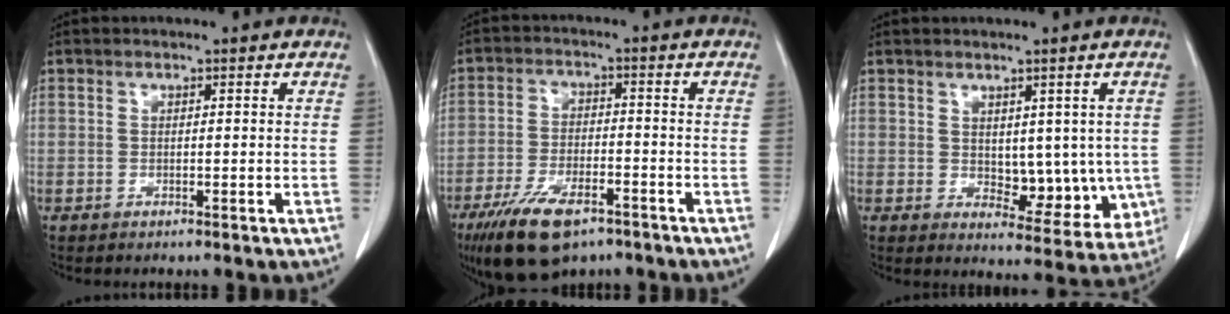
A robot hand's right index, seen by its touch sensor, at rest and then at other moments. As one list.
[{"total": 11.6, "force": [-7.6, 4.5, 7.5], "torque": [-0.142, -0.013, -0.128]}, {"total": 8.2, "force": [0.1, 4.9, 6.6], "torque": [-0.063, -0.006, 0.016]}]